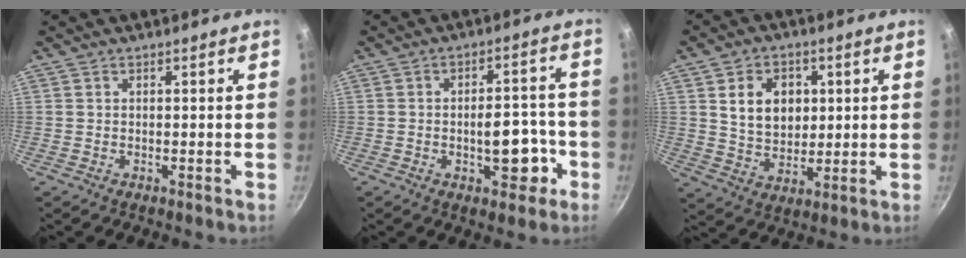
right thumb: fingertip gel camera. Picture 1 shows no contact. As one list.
[{"total": 9.2, "force": [-3.0, 4.7, 7.3], "torque": [-0.062, 0.027, -0.038]}, {"total": 10.7, "force": [2.6, 8.1, 6.5], "torque": [-0.083, -0.011, 0.049]}]